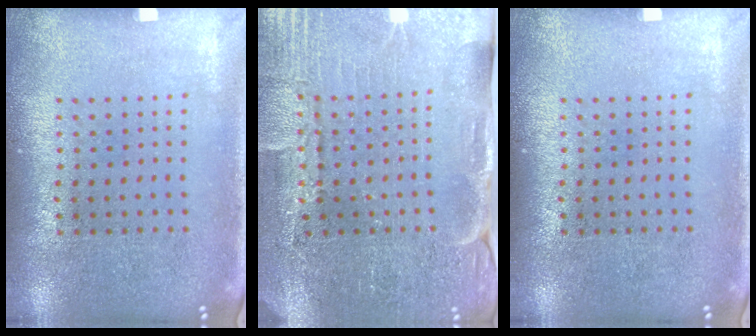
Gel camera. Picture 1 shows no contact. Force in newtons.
{"total": 3.7, "press": 3.7, "slide": 0.3}
{"total": 0.0}